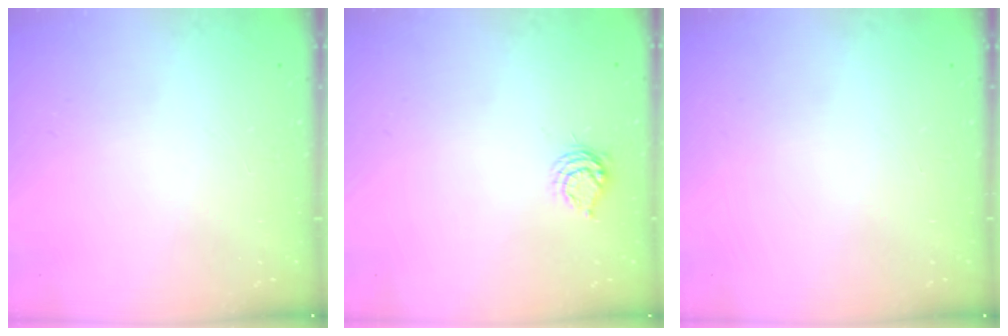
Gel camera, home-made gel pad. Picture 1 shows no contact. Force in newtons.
{"total": 5.6, "press": 5.6, "slide": 0.5}
{"total": 0.0}